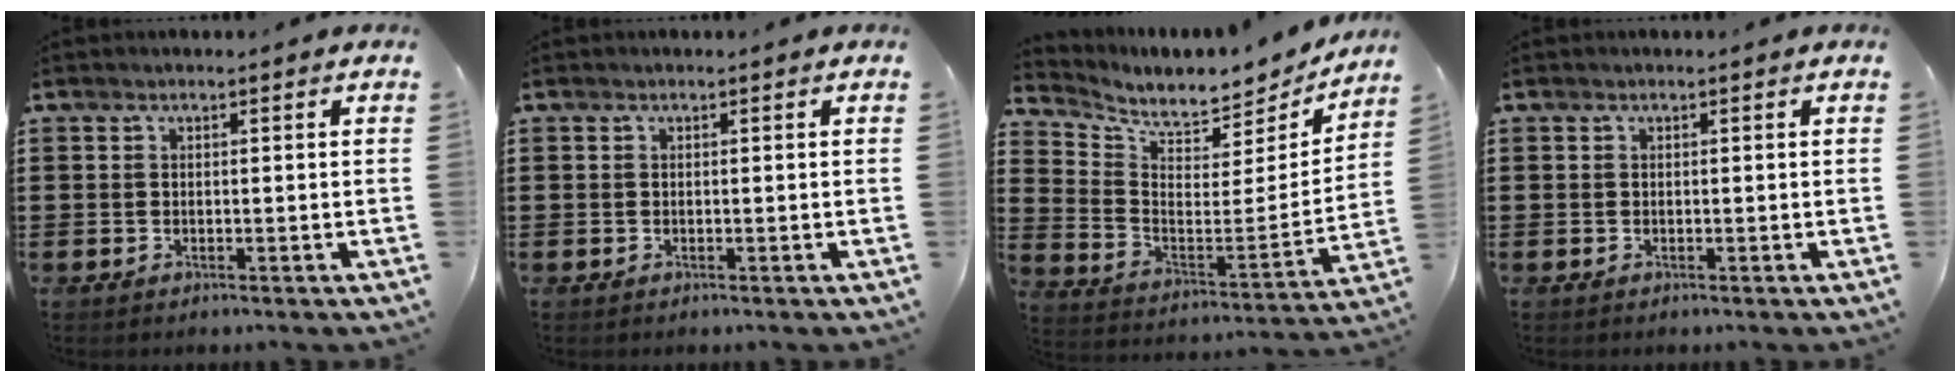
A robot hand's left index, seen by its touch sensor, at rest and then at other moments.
{"total": 0.0}
{"total": 5.8, "force": [5.6, 0.9, 1.4], "torque": [-0.053, -0.059, 0.093]}
{"total": 0.0}